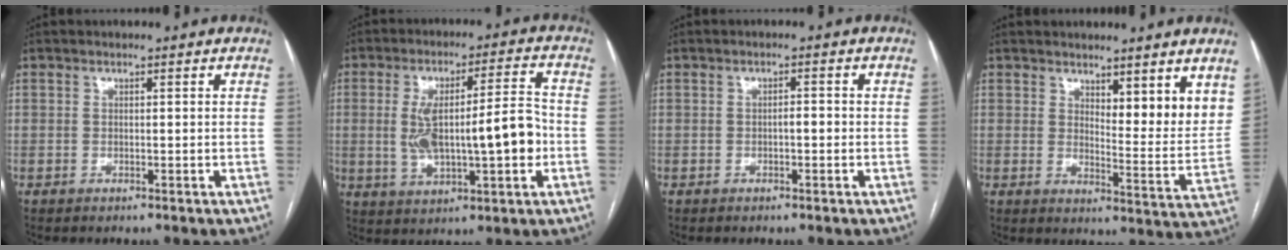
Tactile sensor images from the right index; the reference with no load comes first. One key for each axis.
{"total": 13.2, "fx": -1.1, "fy": 3.1, "fz": 12.8, "tx": -0.226, "ty": 0.025, "tz": -0.007}
{"total": 1.4, "fx": -0.4, "fy": 0.4, "fz": 1.3, "tx": -0.018, "ty": 0.003, "tz": -0.007}
{"total": 7.6, "fx": 5.2, "fy": 1.4, "fz": 5.4, "tx": -0.069, "ty": -0.026, "tz": 0.079}